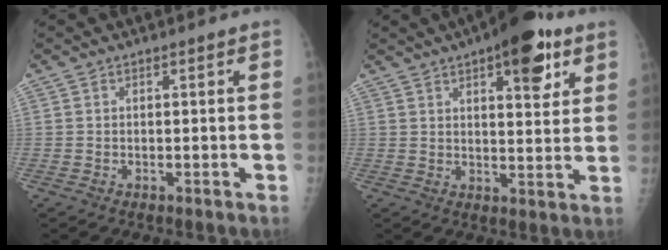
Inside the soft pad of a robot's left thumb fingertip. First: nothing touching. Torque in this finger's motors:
{"motor_torque": [2.32, 1.11, 1.52, -0.70, 0.27]}